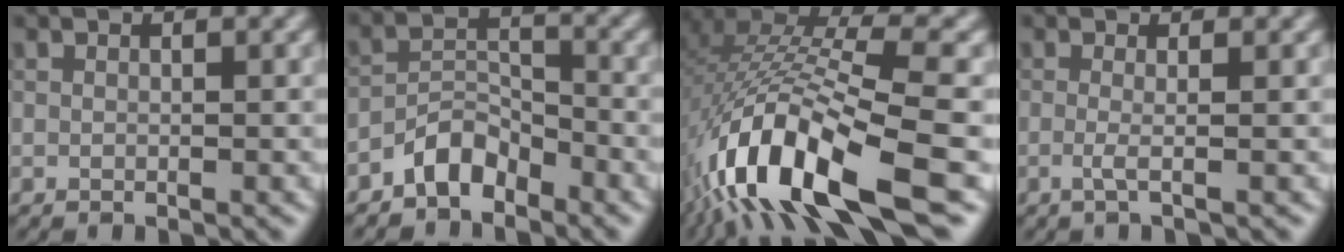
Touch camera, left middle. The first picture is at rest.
{"total": 3.2, "force": [-2.6, 1.4, 1.3], "torque": [-0.016, 0.014, -0.054]}
{"total": 14.6, "force": [-6.2, 4.4, 12.4], "torque": [-0.262, 0.007, -0.100]}
{"total": 1.7, "force": [-0.2, 0.5, 1.6], "torque": [-0.028, -0.006, -0.010]}